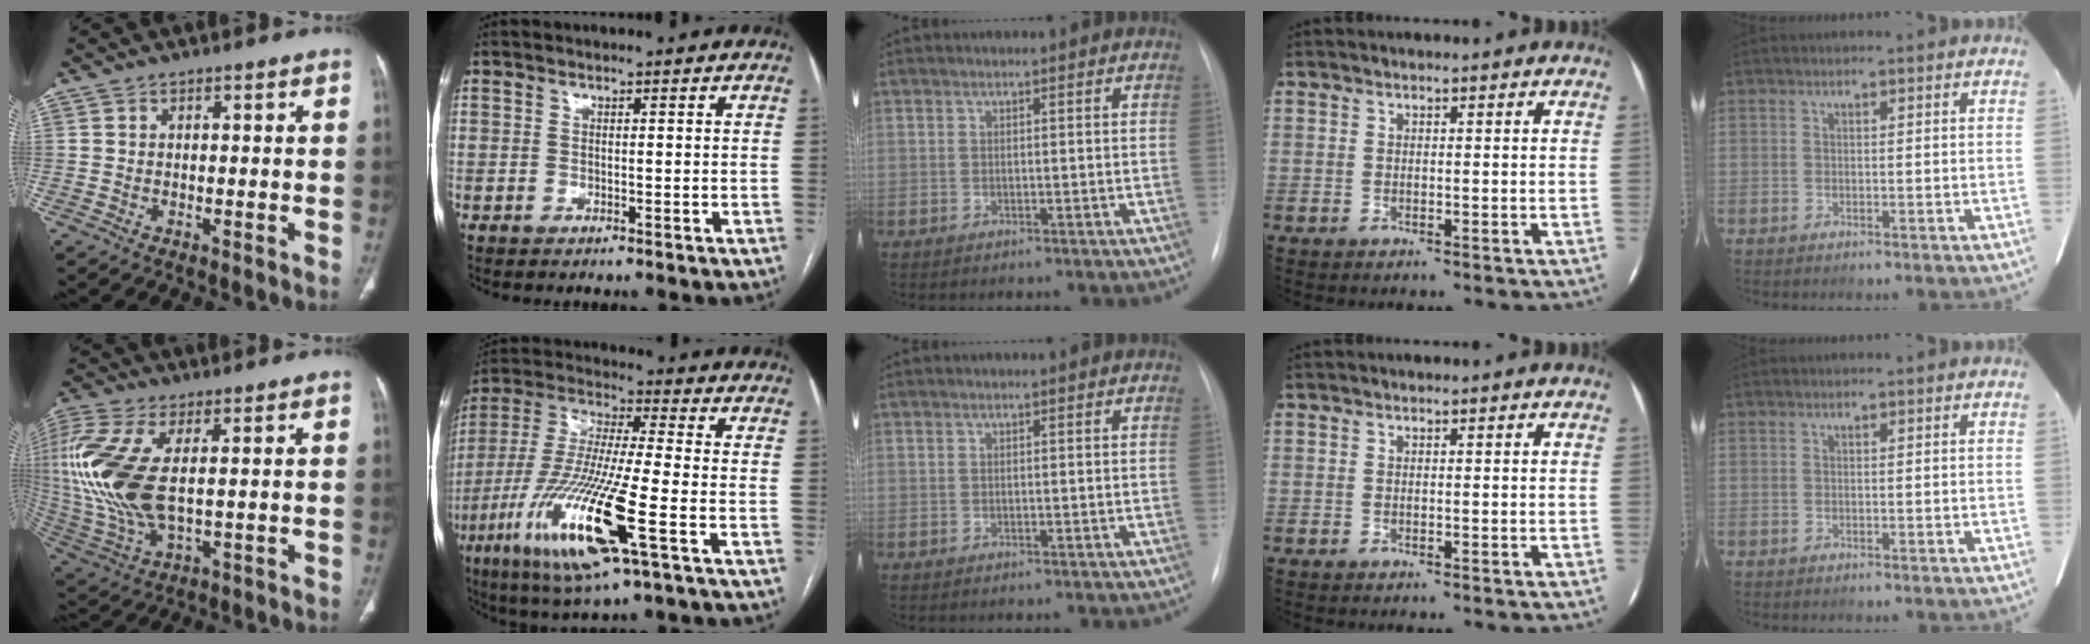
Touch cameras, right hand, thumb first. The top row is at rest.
{"thumb": {"total": 18.6, "force": [2.1, 8.8, 16.3], "torque": [-0.396, -0.011, 0.049]}, "index": {"total": 18.3, "force": [-6.9, 1.4, 16.9], "torque": [-0.363, -0.030, -0.127]}}